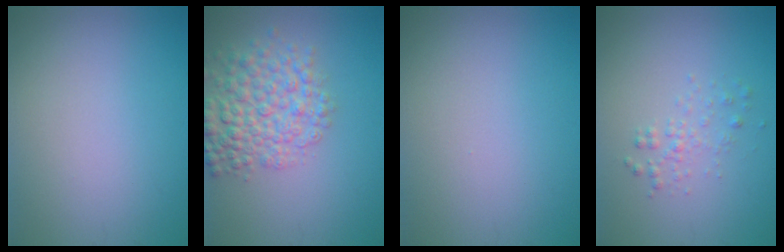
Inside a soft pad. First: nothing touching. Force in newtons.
{"total": 5.5, "press": 5.5, "slide": 0.2}
{"total": 0.0}
{"total": 1.3, "press": 1.3, "slide": 0.1}